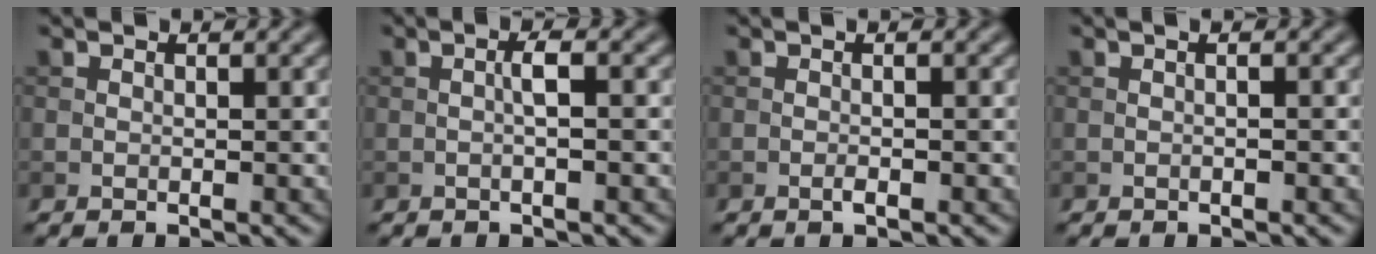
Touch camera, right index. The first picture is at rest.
{"total": 1.7, "force": [-0.2, 0.2, 1.7], "torque": [-0.033, 0.004, -0.004]}
{"total": 1.0, "force": [-0.4, 0.1, 0.9], "torque": [-0.016, 0.000, -0.009]}
{"total": 1.3, "force": [0.2, 0.5, 1.2], "torque": [-0.004, -0.011, -0.005]}